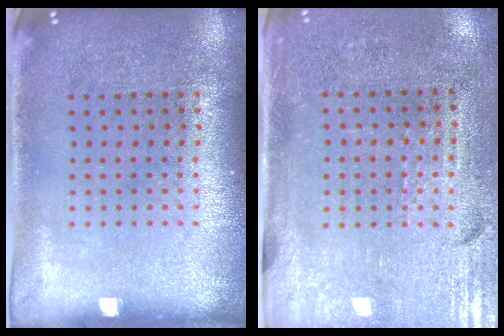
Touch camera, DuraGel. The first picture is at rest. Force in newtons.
{"total": 3.5, "press": 3.0, "slide": 1.7}